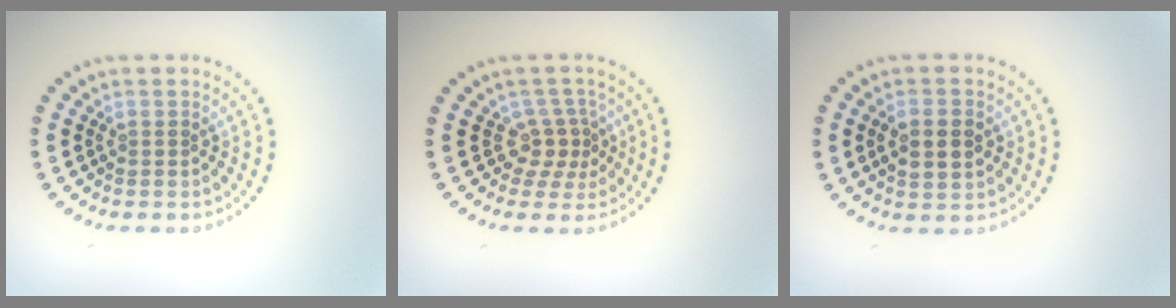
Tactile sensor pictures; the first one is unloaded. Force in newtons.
{"total": 2.5, "press": 1.7, "slide": 1.8}
{"total": 2.9, "press": 2.9, "slide": 0.2}